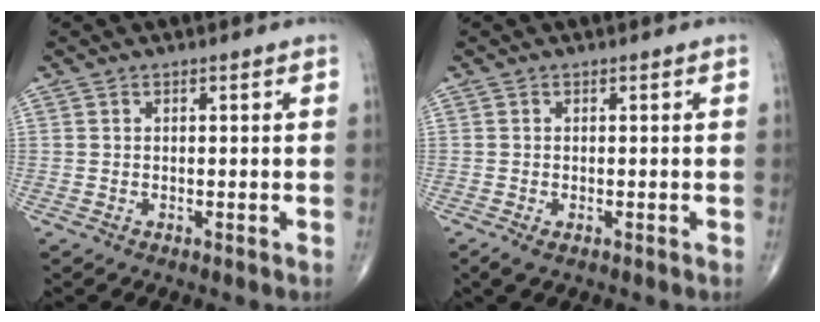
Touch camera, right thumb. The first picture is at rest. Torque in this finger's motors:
{"motor_torque": [0.73, 0.32, 0.12, -0.29, 0.00]}